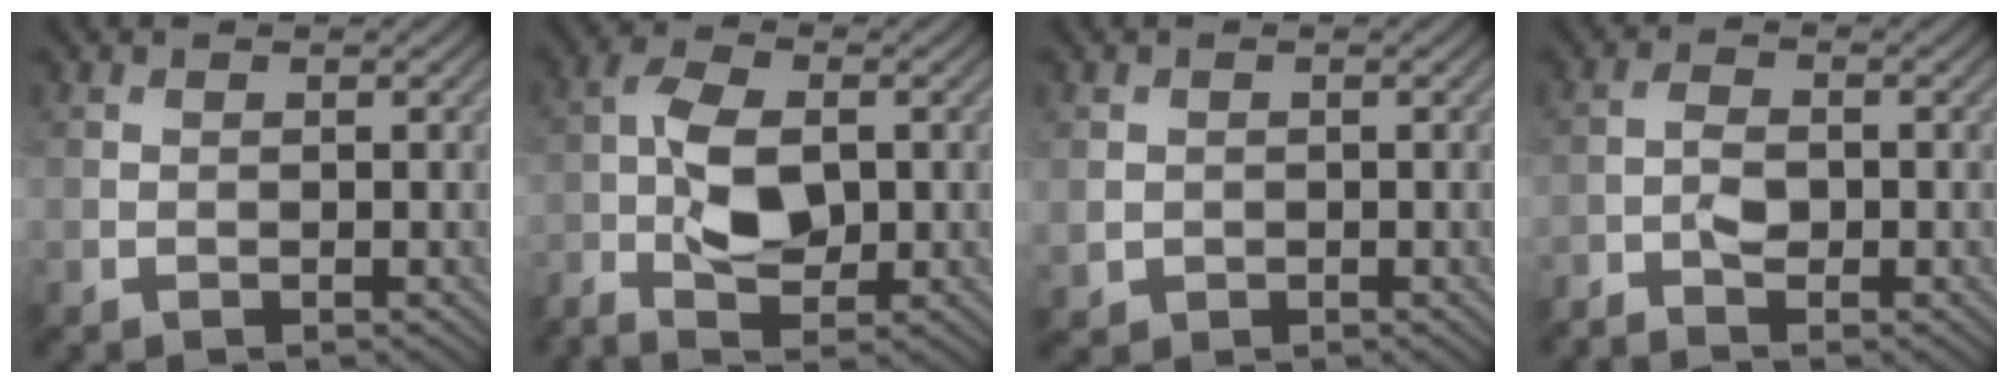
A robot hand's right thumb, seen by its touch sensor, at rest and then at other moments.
{"total": 6.4, "force": [-1.5, 3.1, 5.4], "torque": [-0.122, 0.004, -0.034]}
{"total": 1.7, "force": [0.0, 1.7, 0.4], "torque": [-0.015, -0.008, 0.002]}
{"total": 2.8, "force": [-1.7, 1.0, 1.9], "torque": [-0.042, 0.002, -0.040]}